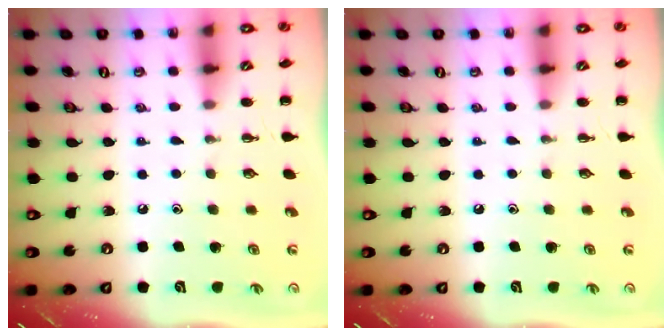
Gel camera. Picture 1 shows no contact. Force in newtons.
{"total": 0.0}